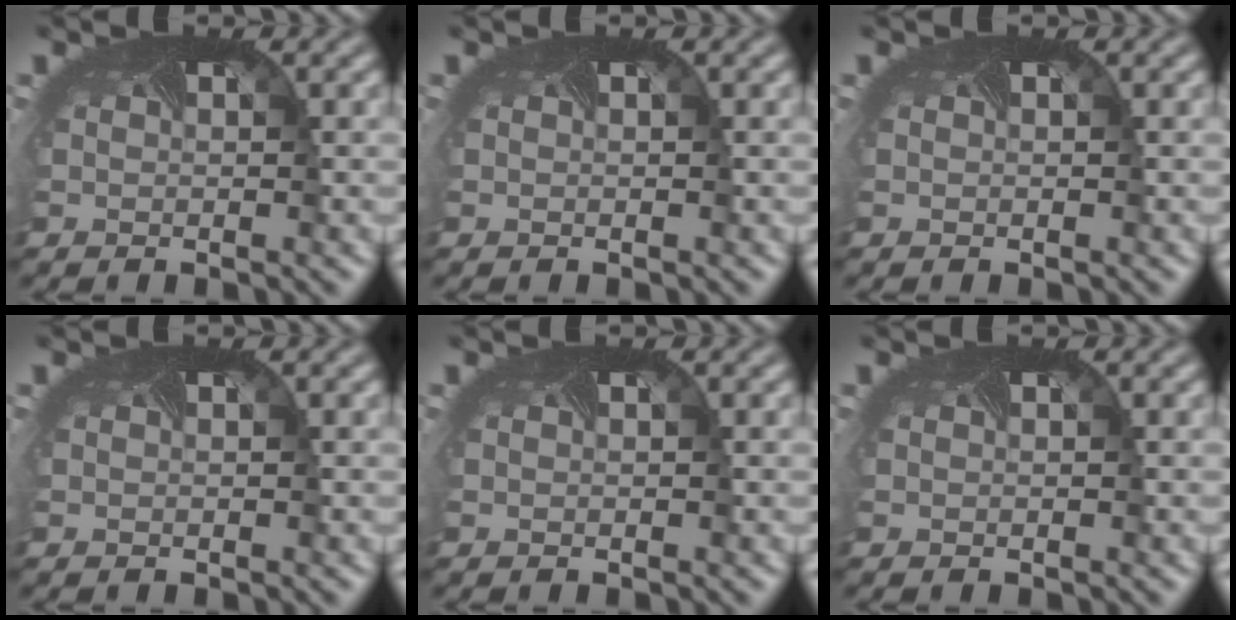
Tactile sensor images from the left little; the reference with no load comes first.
{"total": 0.0}
{"total": 0.0}
{"total": 0.0}
{"total": 0.0}
{"total": 0.0}